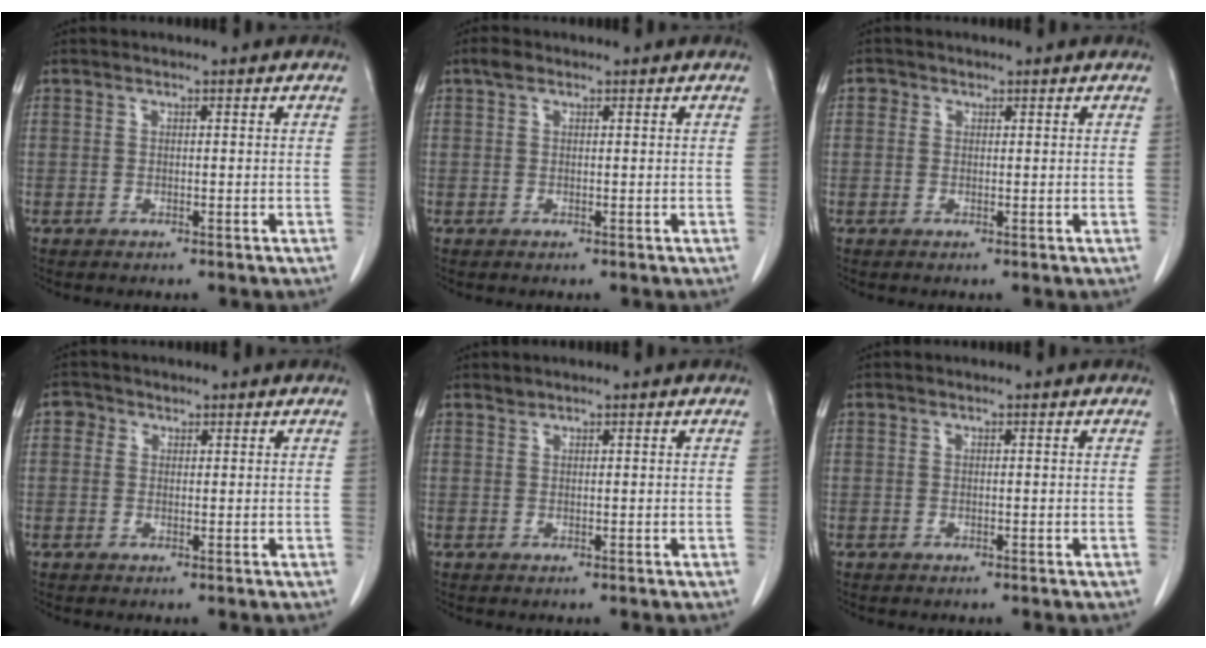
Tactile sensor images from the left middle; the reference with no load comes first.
{"total": 1.2, "force": [0.8, 0.7, 0.6], "torque": [-0.013, 0.011, 0.013]}
{"total": 1.2, "force": [0.5, 1.0, 0.2], "torque": [0.004, 0.002, 0.004]}
{"total": 1.8, "force": [0.8, 1.6, 0.4], "torque": [-0.001, 0.006, 0.007]}
{"total": 0.5, "force": [0.5, 0.0, -0.1], "torque": [-0.002, -0.003, 0.009]}
{"total": 0.0}